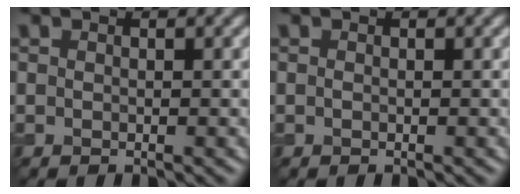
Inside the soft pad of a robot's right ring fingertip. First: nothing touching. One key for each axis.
{"total": 0.0}